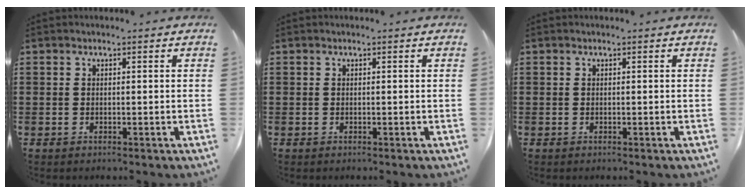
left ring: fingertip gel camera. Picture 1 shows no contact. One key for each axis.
{"total": 0.0}
{"total": 0.0}